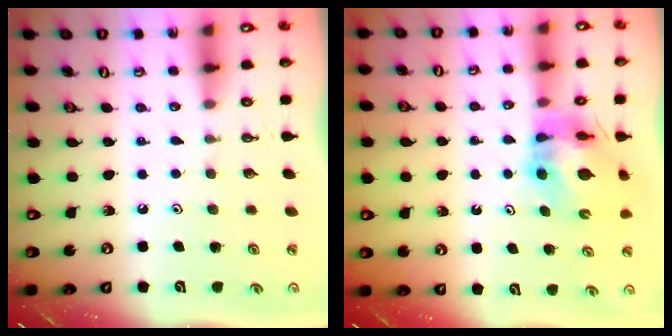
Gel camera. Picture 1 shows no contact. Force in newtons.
{"total": 11.7, "press": 11.6, "slide": 1.4}